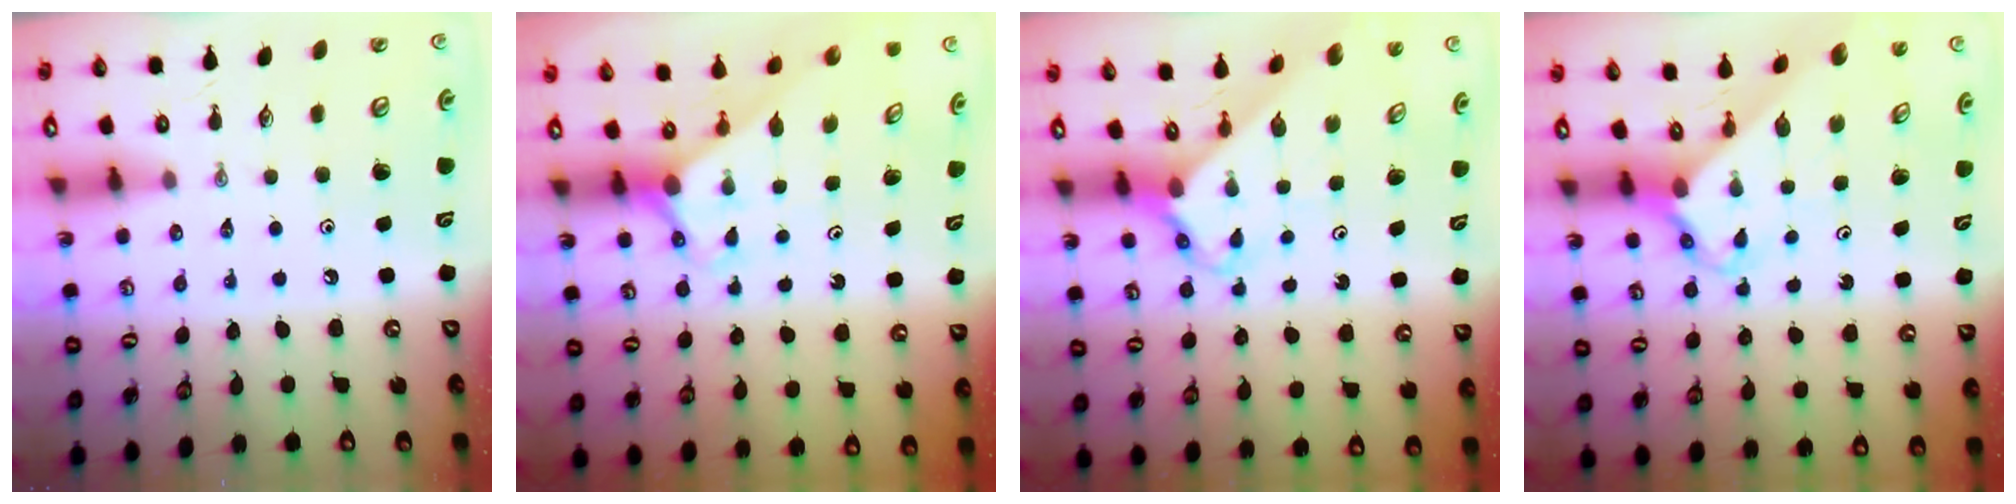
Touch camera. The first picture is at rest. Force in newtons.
{"total": 3.0, "press": 3.0, "slide": 0.0}
{"total": 2.8, "press": 2.8, "slide": 0.2}
{"total": 2.5, "press": 2.5, "slide": 0.2}